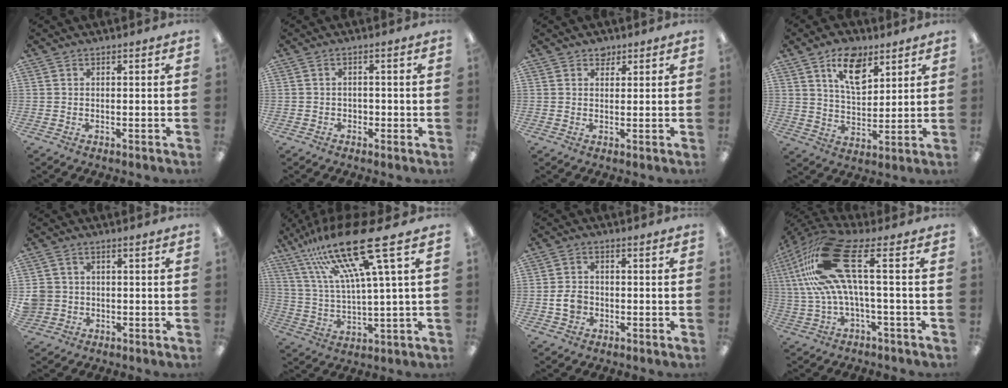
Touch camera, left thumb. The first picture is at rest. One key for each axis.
{"total": 1.2, "fx": -0.7, "fy": 0.8, "fz": 0.6, "tx": -0.014, "ty": 0.006, "tz": -0.016}
{"total": 2.2, "fx": 1.7, "fy": 1.3, "fz": 0.5, "tx": 0.006, "ty": -0.007, "tz": 0.029}
{"total": 11.7, "fx": 7.0, "fy": 6.0, "fz": 7.1, "tx": -0.108, "ty": -0.027, "tz": 0.123}
{"total": 3.3, "fx": 0.0, "fy": 3.2, "fz": 0.6, "tx": -0.018, "ty": 0.008, "tz": 0.000}
{"total": 22.3, "fx": 13.8, "fy": 3.2, "fz": 17.3, "tx": -0.349, "ty": -0.076, "tz": 0.213}
{"total": 4.6, "fx": -1.1, "fy": 3.4, "fz": 2.9, "tx": -0.064, "ty": 0.005, "tz": -0.022}
{"total": 20.3, "fx": 5.2, "fy": 6.3, "fz": 18.6, "tx": -0.400, "ty": -0.016, "tz": 0.080}